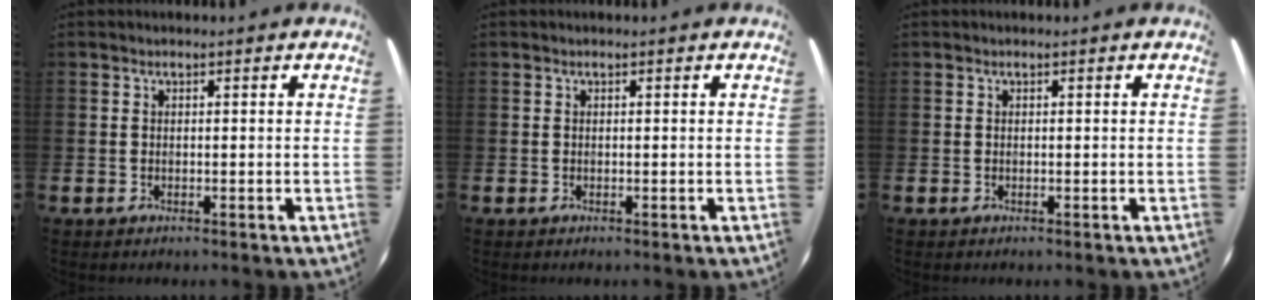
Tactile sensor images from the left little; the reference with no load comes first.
{"total": 0.0}
{"total": 0.0}